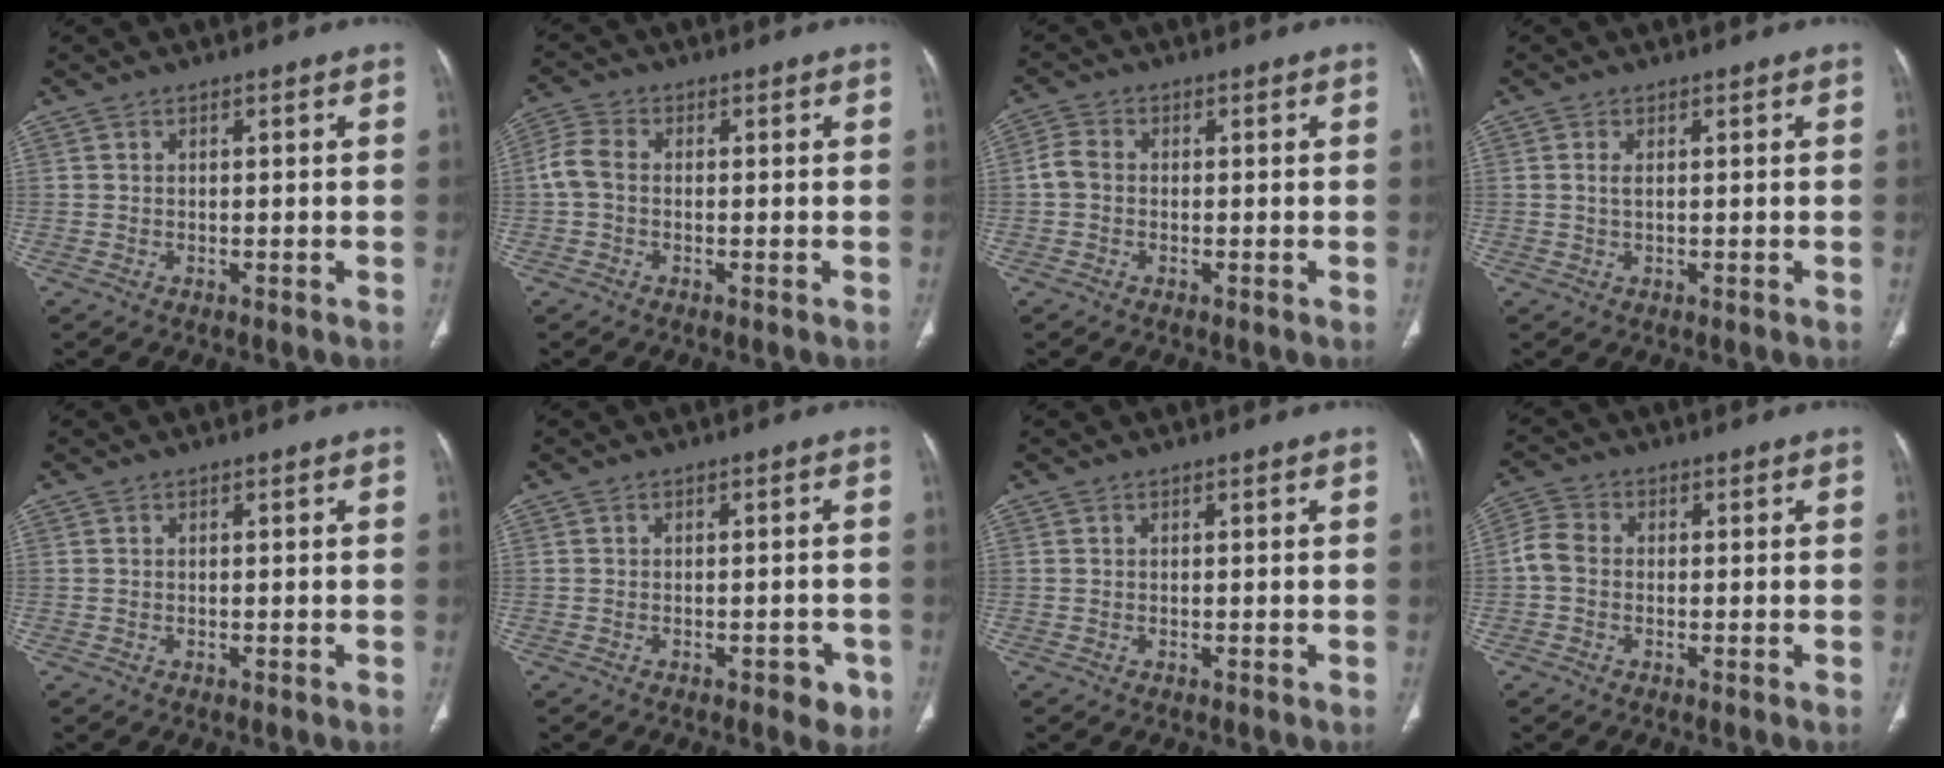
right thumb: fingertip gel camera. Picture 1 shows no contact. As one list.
[{"total": 4.3, "force": [-0.4, 2.9, 3.1], "torque": [-0.074, 0.011, -0.018]}, {"total": 3.0, "force": [-0.4, 2.3, 1.9], "torque": [-0.039, 0.008, -0.016]}, {"total": 1.4, "force": [0.3, 0.6, 1.3], "torque": [-0.031, 0.001, 0.007]}, {"total": 0.0}, {"total": 3.5, "force": [-1.8, 1.8, 2.4], "torque": [-0.015, 0.009, -0.020]}, {"total": 0.0}, {"total": 4.1, "force": [-0.6, 3.2, 2.6], "torque": [-0.054, 0.010, -0.021]}]